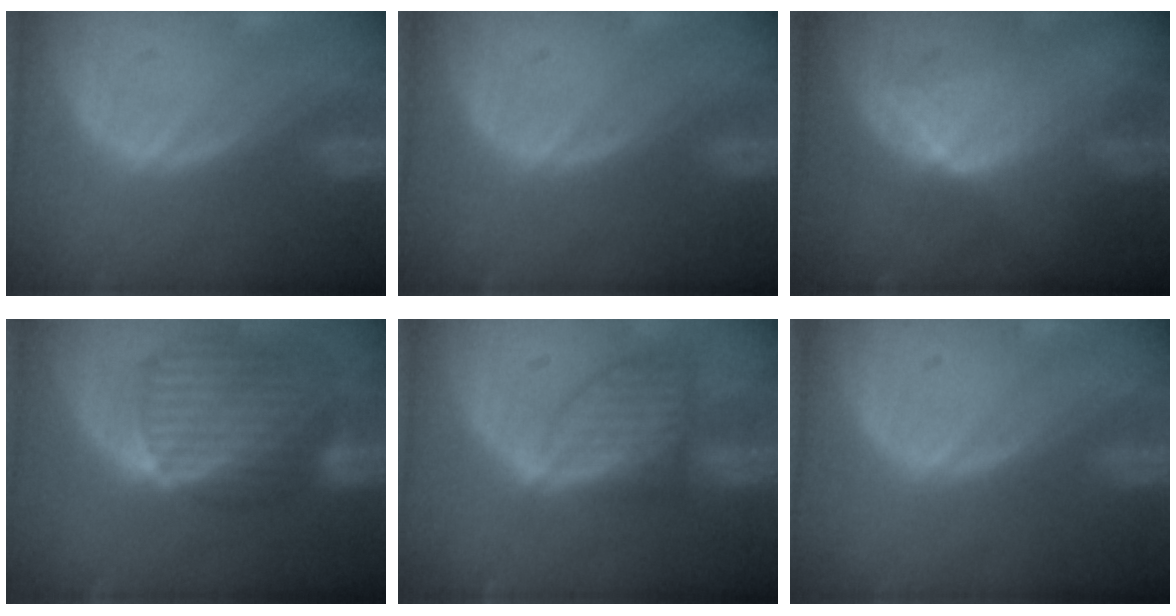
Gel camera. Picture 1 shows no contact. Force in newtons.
{"total": 0.0}
{"total": 4.8, "press": 4.8, "slide": 0.5}
{"total": 10.7, "press": 9.2, "slide": 5.4}
{"total": 7.1, "press": 6.6, "slide": 2.5}
{"total": 0.0}